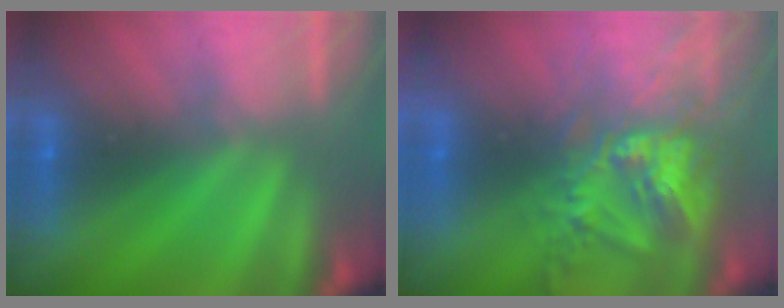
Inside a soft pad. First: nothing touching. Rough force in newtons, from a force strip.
{"total": 8.6}